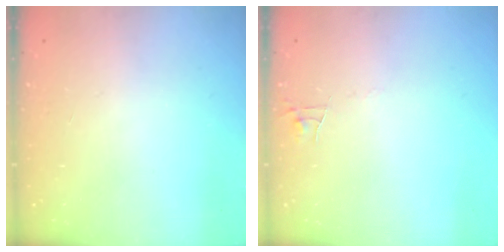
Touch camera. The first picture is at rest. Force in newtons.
{"total": 3.5, "press": 3.5, "slide": 0.3}